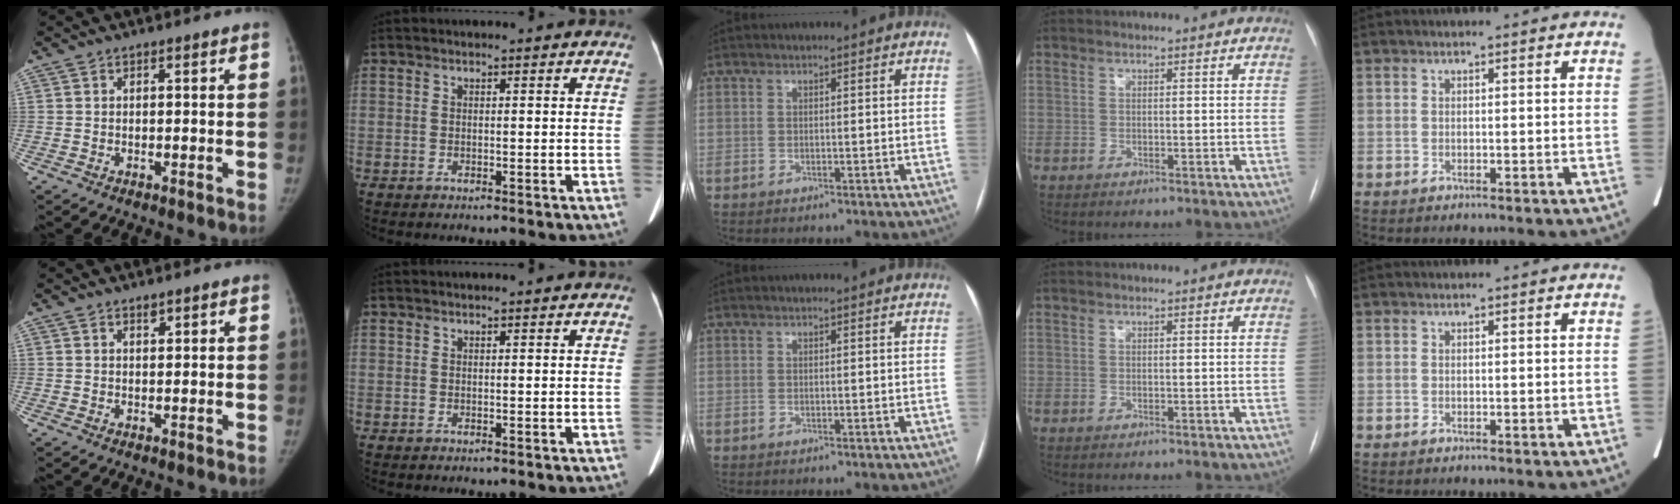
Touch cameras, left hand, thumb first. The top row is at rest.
{"thumb": {"total": 1.0, "force": [0.8, 0.3, 0.5], "torque": [-0.001, -0.006, 0.012]}, "index": {"total": 0.9, "force": [0.8, 0.0, 0.4], "torque": [-0.006, 0.014, 0.015]}}